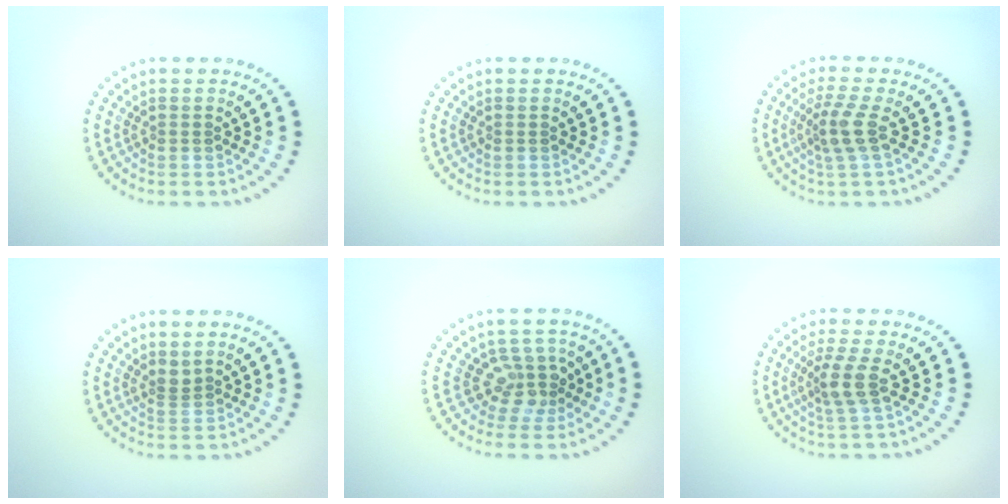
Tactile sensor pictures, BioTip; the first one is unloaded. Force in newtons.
{"total": 0.0}
{"total": 2.9, "press": 2.2, "slide": 1.8}
{"total": 0.9, "press": 0.6, "slide": 0.6}
{"total": 3.0, "press": 2.2, "slide": 2.1}
{"total": 2.8, "press": 2.1, "slide": 1.8}